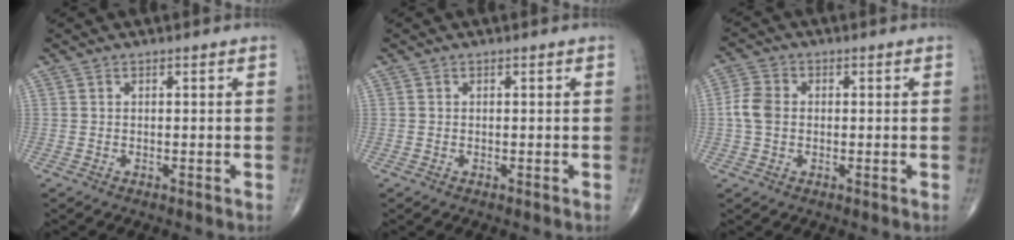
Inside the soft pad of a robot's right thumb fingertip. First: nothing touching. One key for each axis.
{"total": 0.0}
{"total": 4.9, "fx": -0.2, "fy": 3.7, "fz": 3.1, "tx": -0.066, "ty": 0.011, "tz": -0.010}